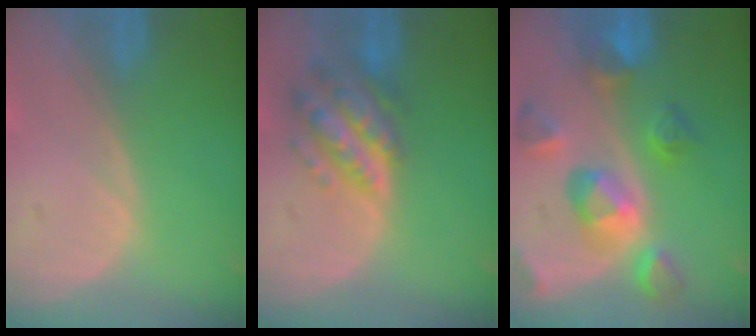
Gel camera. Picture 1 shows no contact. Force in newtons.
{"total": 7.0, "press": 7.0, "slide": 0.4}
{"total": 10.2, "press": 9.0, "slide": 4.8}